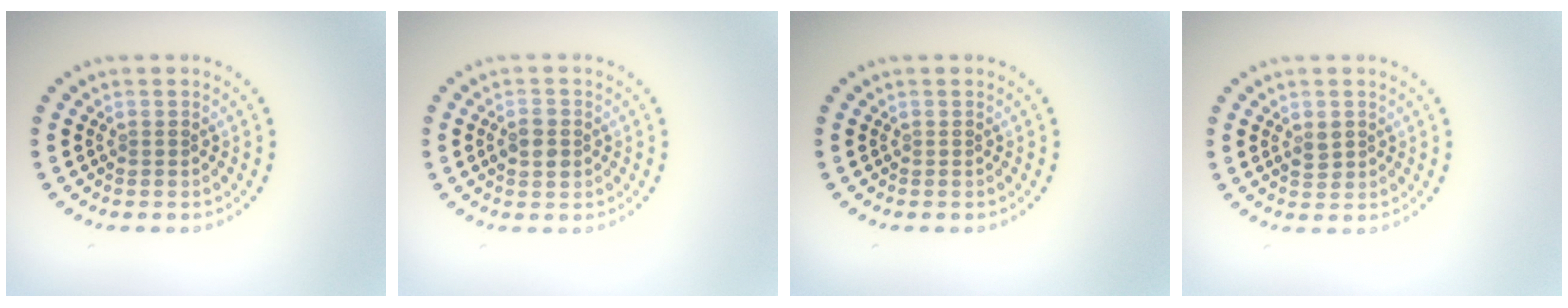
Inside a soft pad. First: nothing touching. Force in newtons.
{"total": 2.5, "press": 2.5, "slide": 0.2}
{"total": 0.0}
{"total": 1.5, "press": 1.5, "slide": 0.3}